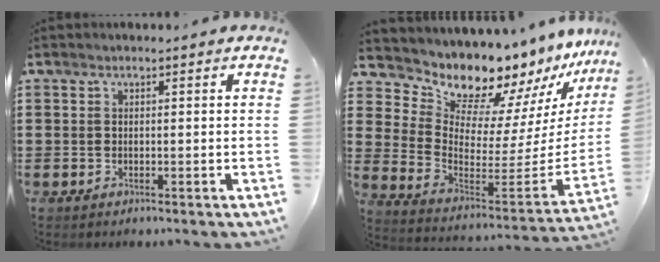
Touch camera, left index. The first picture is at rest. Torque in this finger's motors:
{"motor_torque": [1.20, -0.95, 0.89, 0.12]}